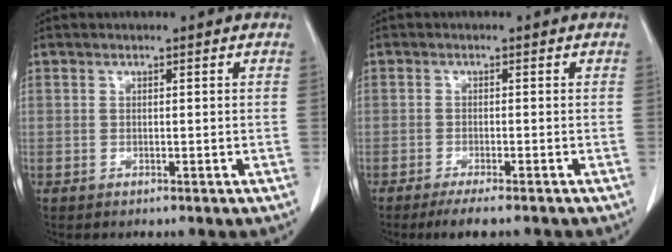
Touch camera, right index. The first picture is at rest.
{"total": 5.3, "force": [-4.3, 0.5, 3.1], "torque": [-0.039, -0.010, -0.065]}